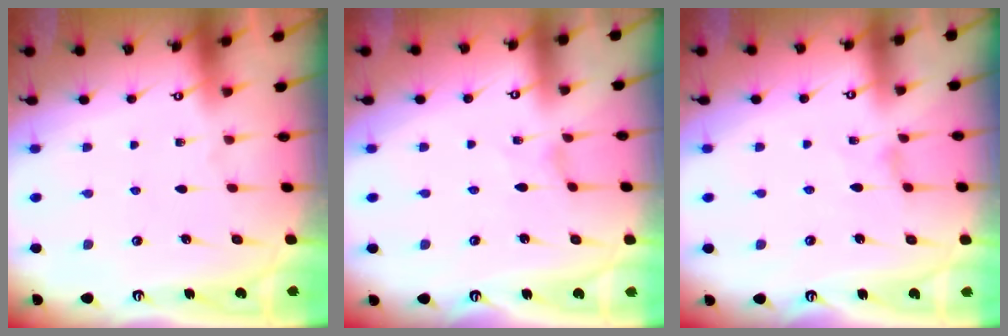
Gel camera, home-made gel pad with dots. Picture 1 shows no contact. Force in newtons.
{"total": 0.0}
{"total": 1.0, "press": 1.0, "slide": 0.1}